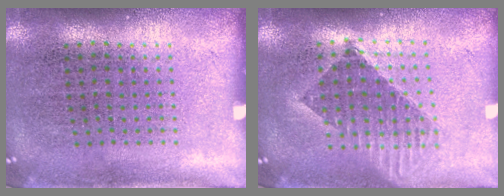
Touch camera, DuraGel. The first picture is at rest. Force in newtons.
{"total": 1.6, "press": 1.3, "slide": 0.9}